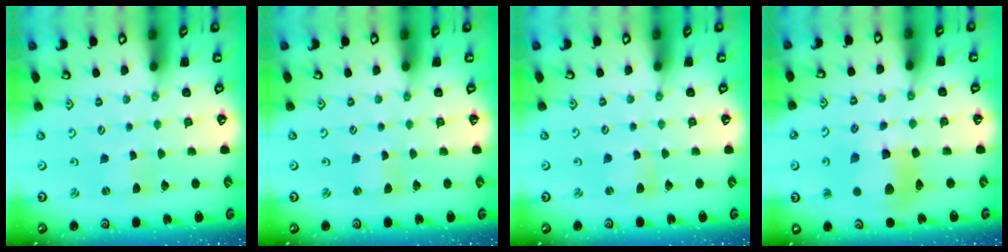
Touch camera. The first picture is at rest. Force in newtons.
{"total": 0.8, "press": 0.8, "slide": 0.2}
{"total": 1.5, "press": 1.4, "slide": 0.2}
{"total": 12.2, "press": 12.1, "slide": 1.5}